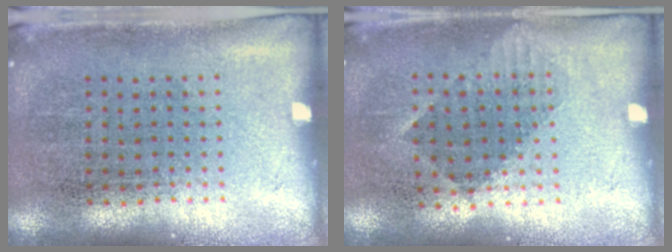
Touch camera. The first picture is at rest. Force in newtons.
{"total": 0.9, "press": 0.7, "slide": 0.6}